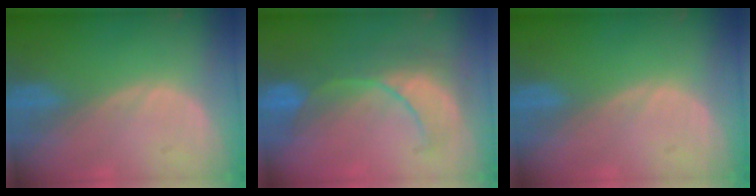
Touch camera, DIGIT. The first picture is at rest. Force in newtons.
{"total": 8.5, "press": 8.4, "slide": 1.3}
{"total": 0.0}